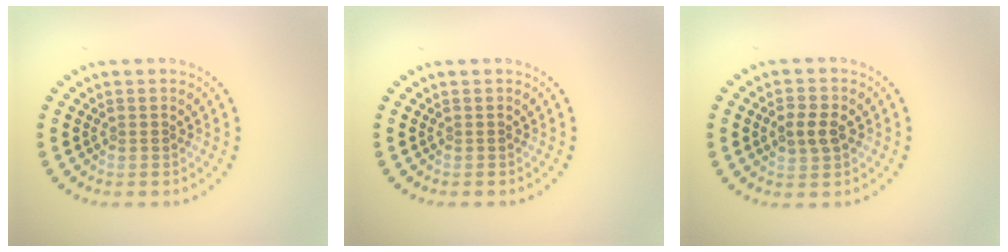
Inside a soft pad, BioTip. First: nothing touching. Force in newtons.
{"total": 0.0}
{"total": 2.5, "press": 2.5, "slide": 0.1}